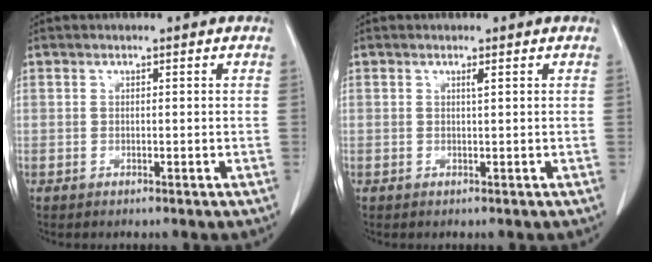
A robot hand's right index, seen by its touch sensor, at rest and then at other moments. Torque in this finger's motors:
{"motor_torque": [0.11, -0.08, 0.05, 0.01]}